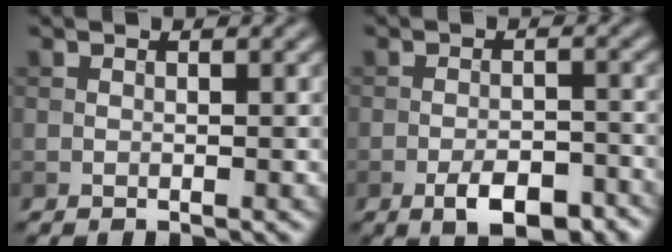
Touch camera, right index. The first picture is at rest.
{"total": 5.1, "force": [-3.0, 2.1, 3.6], "torque": [-0.055, -0.001, -0.045]}